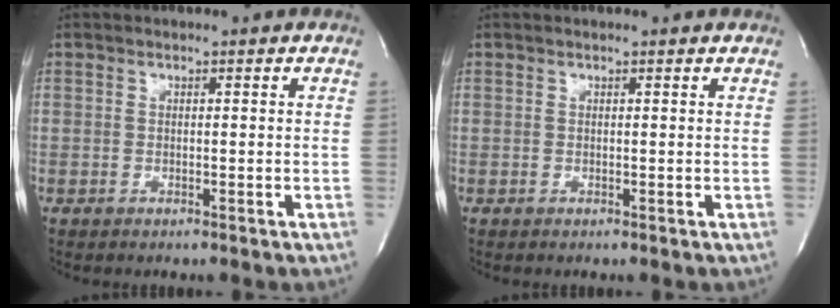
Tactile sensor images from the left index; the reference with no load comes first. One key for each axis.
{"total": 0.9, "fx": 0.8, "fy": 0.0, "fz": 0.2, "tx": -0.010, "ty": 0.001, "tz": 0.007}